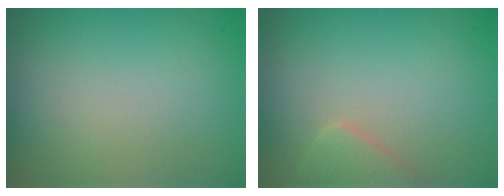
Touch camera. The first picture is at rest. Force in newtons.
{"total": 2.1, "press": 2.1, "slide": 0.1}